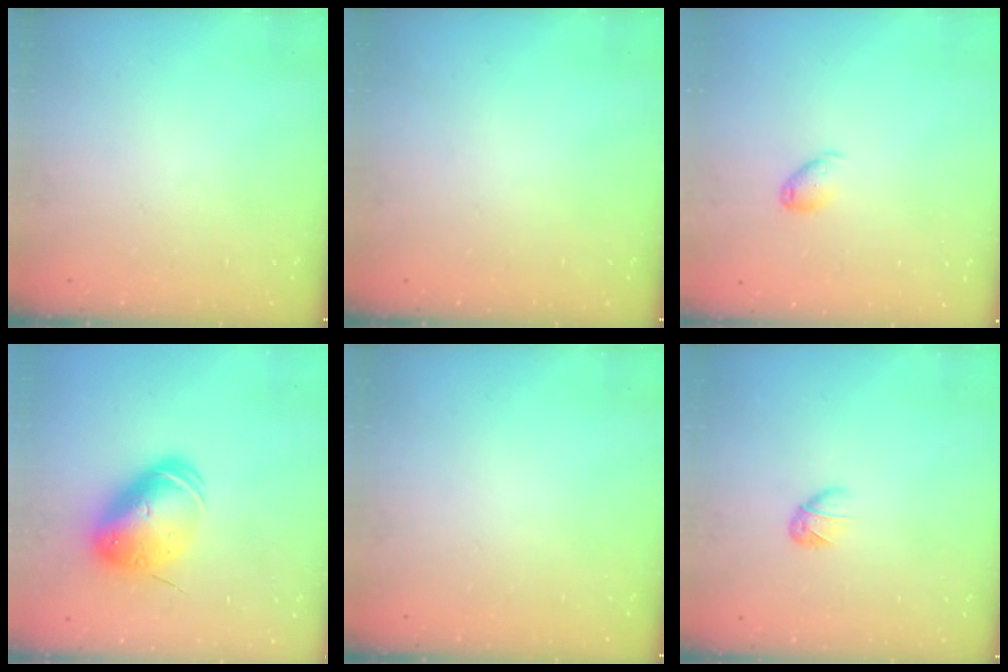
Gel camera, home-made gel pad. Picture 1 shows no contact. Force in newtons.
{"total": 0.0}
{"total": 6.3, "press": 6.2, "slide": 1.1}
{"total": 12.5, "press": 12.3, "slide": 2.2}
{"total": 0.0}
{"total": 3.7, "press": 3.6, "slide": 1.0}